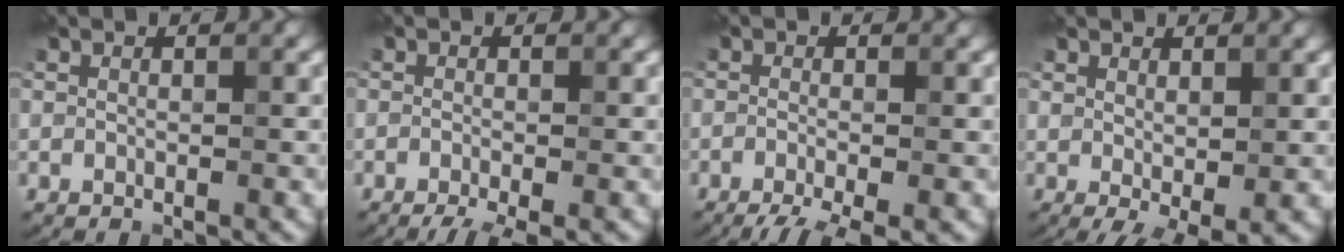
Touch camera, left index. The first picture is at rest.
{"total": 2.9, "force": [-1.8, 0.6, 2.1], "torque": [-0.033, -0.009, -0.033]}
{"total": 4.7, "force": [-2.8, 1.3, 3.6], "torque": [-0.052, -0.011, -0.050]}
{"total": 2.3, "force": [0.3, 0.5, 2.2], "torque": [-0.037, -0.010, 0.012]}